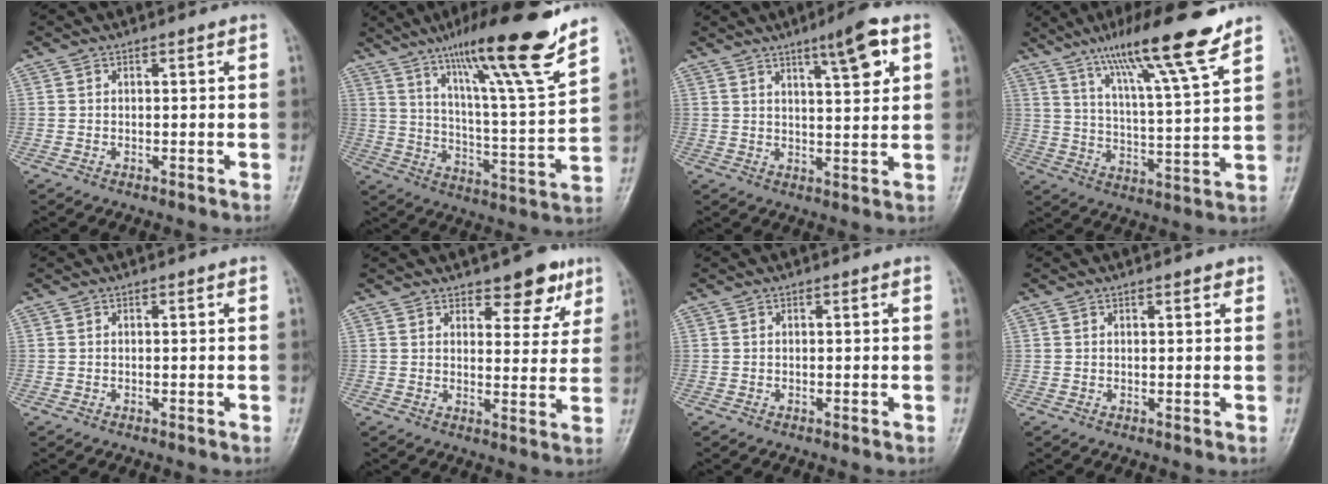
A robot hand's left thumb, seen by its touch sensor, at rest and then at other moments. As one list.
[{"total": 20.2, "force": [14.3, 1.0, 14.2], "torque": [-0.202, -0.072, 0.233]}, {"total": 8.3, "force": [4.3, 1.5, 7.0], "torque": [-0.101, -0.019, 0.065]}, {"total": 15.8, "force": [11.0, 1.3, 11.2], "torque": [-0.181, -0.052, 0.183]}, {"total": 0.0}, {"total": 7.4, "force": [5.0, 3.5, 4.2], "torque": [-0.019, -0.027, 0.067]}, {"total": 0.0}, {"total": 1.3, "force": [1.0, 0.5, 0.7], "torque": [-0.006, -0.003, 0.010]}]